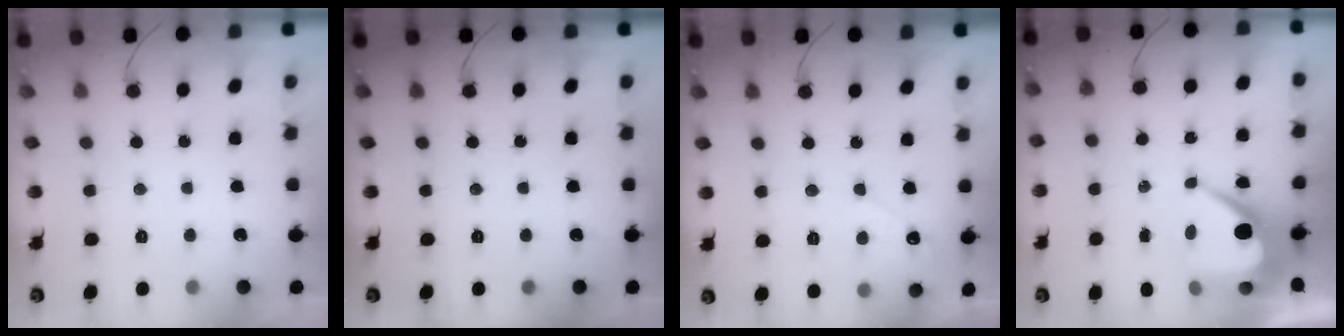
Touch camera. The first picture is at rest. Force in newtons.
{"total": 0.0}
{"total": 3.1, "press": 3.1, "slide": 0.1}
{"total": 9.4, "press": 9.4, "slide": 0.9}